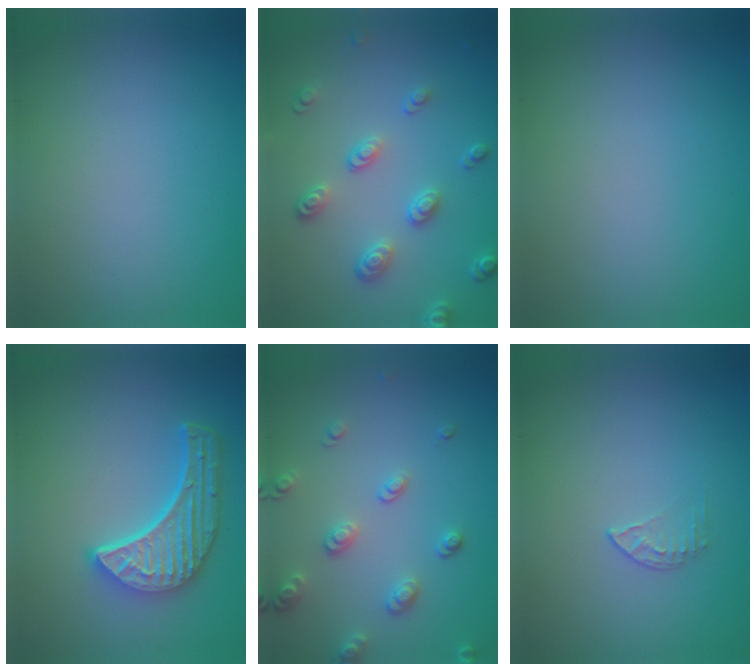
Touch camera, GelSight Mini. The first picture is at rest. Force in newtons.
{"total": 3.6, "press": 2.9, "slide": 2.1}
{"total": 0.0}
{"total": 5.8, "press": 4.4, "slide": 3.7}
{"total": 2.6, "press": 2.6, "slide": 0.6}
{"total": 0.8, "press": 0.6, "slide": 0.6}